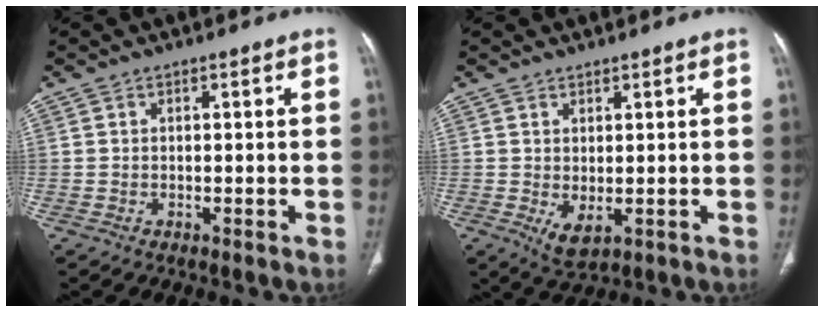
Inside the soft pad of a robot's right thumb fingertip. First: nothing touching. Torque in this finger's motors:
{"motor_torque": [-0.24, 0.36, -0.17, 0.10, 0.12]}